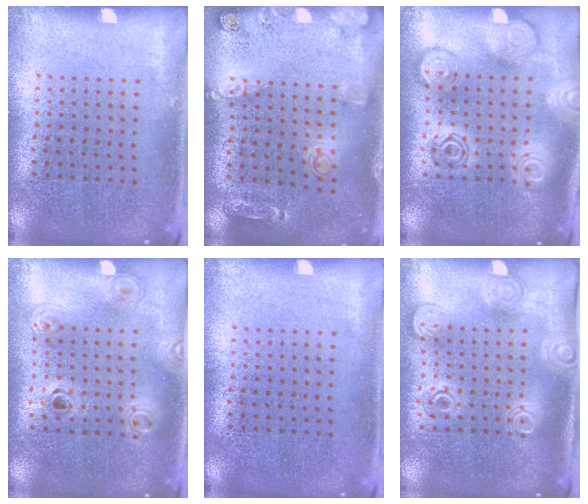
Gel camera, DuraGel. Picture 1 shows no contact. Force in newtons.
{"total": 1.5, "press": 1.5, "slide": 0.3}
{"total": 2.9, "press": 2.8, "slide": 0.4}
{"total": 1.2, "press": 1.0, "slide": 0.7}
{"total": 0.0}
{"total": 1.7, "press": 1.4, "slide": 1.0}